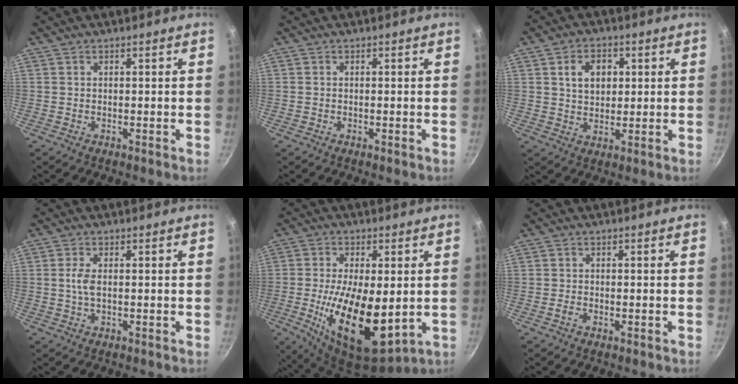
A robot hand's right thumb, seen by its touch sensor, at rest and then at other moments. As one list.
[{"total": 0.0}, {"total": 6.8, "force": [1.8, 4.9, 4.3], "torque": [-0.049, 0.001, 0.030]}, {"total": 2.8, "force": [0.0, 1.1, 2.5], "torque": [-0.059, 0.002, -0.001]}, {"total": 17.9, "force": [-2.0, 8.2, 15.8], "torque": [-0.272, -0.013, -0.026]}, {"total": 1.2, "force": [-0.6, 0.6, 0.9], "torque": [-0.023, 0.004, -0.017]}]